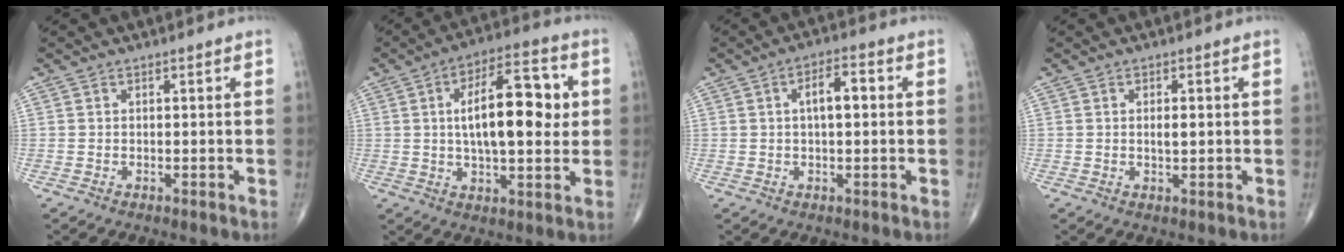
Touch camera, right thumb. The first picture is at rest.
{"total": 16.6, "force": [2.4, 6.9, 14.9], "torque": [-0.214, 0.012, 0.034]}
{"total": 5.5, "force": [0.8, 2.3, 5.0], "torque": [-0.078, 0.012, 0.008]}
{"total": 2.2, "force": [0.3, 0.8, 2.1], "torque": [-0.035, -0.002, 0.004]}